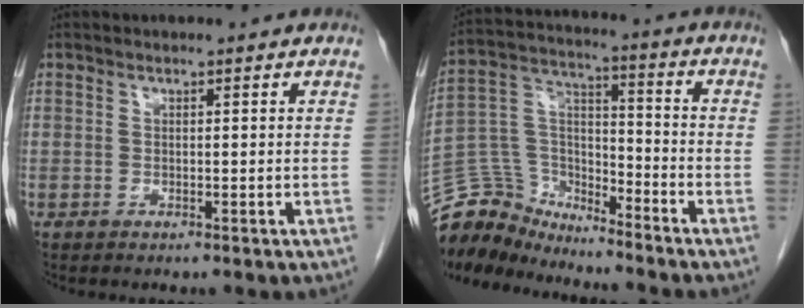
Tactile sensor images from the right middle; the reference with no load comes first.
{"total": 12.3, "force": [-12.0, 2.6, 1.0], "torque": [-0.027, 0.043, -0.234]}